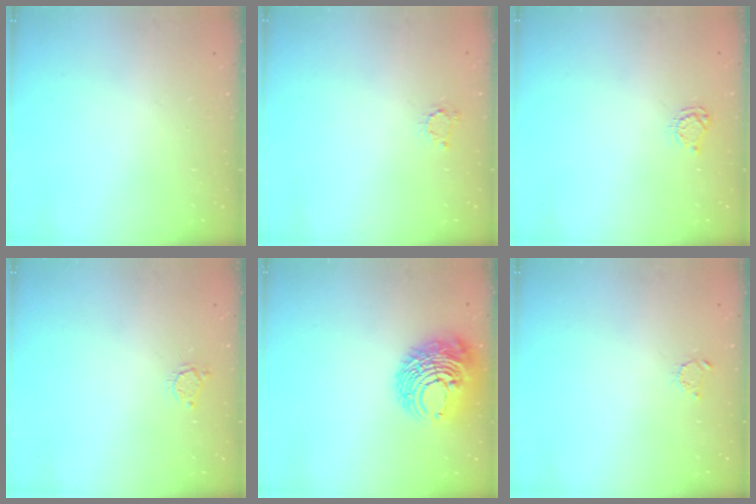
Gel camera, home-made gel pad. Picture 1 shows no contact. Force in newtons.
{"total": 3.0, "press": 3.0, "slide": 0.2}
{"total": 4.7, "press": 4.7, "slide": 0.6}
{"total": 3.3, "press": 3.2, "slide": 0.3}
{"total": 13.5, "press": 13.4, "slide": 1.3}
{"total": 2.2, "press": 2.2, "slide": 0.3}